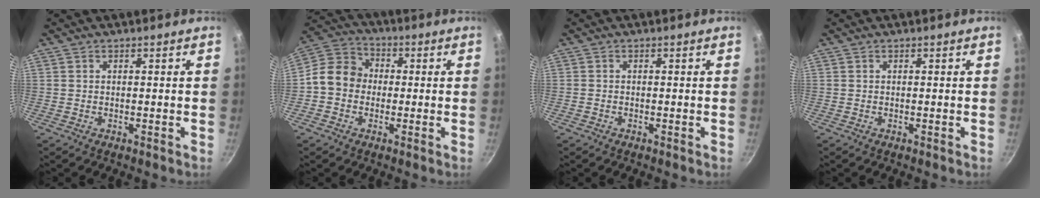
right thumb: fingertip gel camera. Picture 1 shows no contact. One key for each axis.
{"total": 9.1, "fx": -0.9, "fy": 7.8, "fz": 4.6, "tx": -0.054, "ty": 0.025, "tz": -0.041}
{"total": 0.0}
{"total": 0.0}